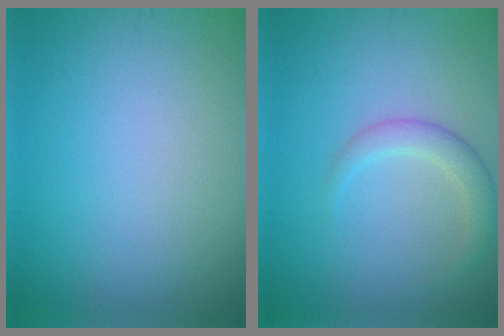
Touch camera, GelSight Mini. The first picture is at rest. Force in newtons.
{"total": 2.4, "press": 2.4, "slide": 0.1}